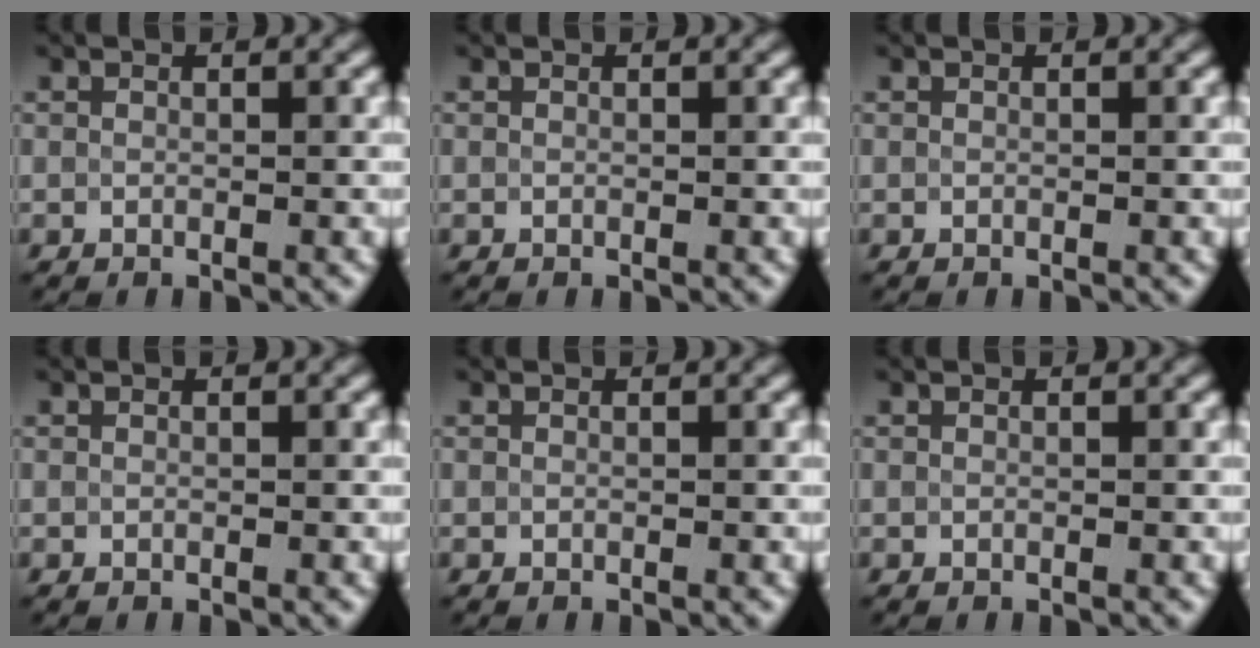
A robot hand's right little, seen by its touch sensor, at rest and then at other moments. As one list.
[{"total": 0.0}, {"total": 0.0}, {"total": 0.0}, {"total": 0.0}, {"total": 0.0}]